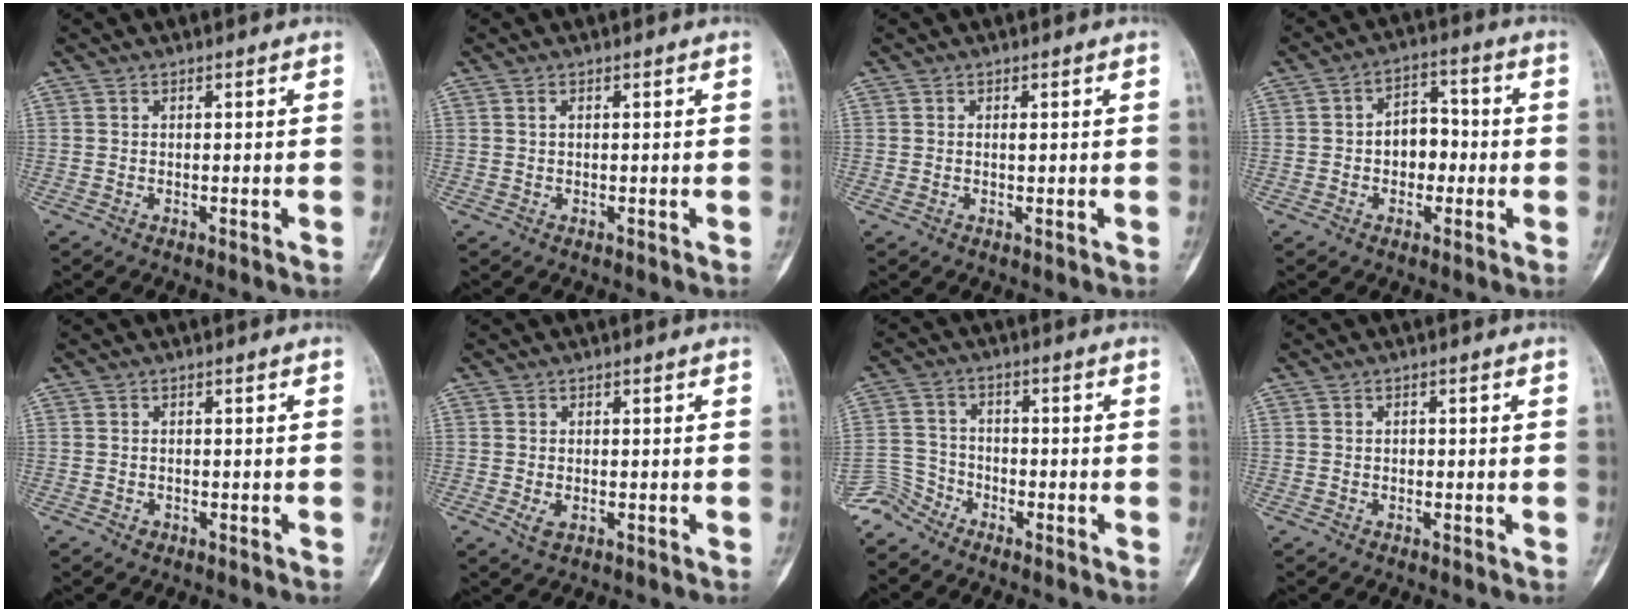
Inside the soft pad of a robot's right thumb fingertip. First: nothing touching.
{"total": 0.7, "force": [0.3, 0.4, 0.6], "torque": [-0.012, 0.005, 0.006]}
{"total": 0.8, "force": [0.1, 0.2, 0.8], "torque": [-0.011, -0.001, 0.002]}
{"total": 7.2, "force": [-0.7, 5.2, 4.9], "torque": [-0.043, 0.024, -0.018]}
{"total": 0.7, "force": [-0.3, 0.6, 0.2], "torque": [0.004, 0.004, -0.005]}
{"total": 2.1, "force": [-0.6, 1.2, 1.6], "torque": [-0.030, -0.003, -0.009]}
{"total": 0.8, "force": [-0.7, 0.5, -0.1], "torque": [0.004, 0.003, -0.021]}
{"total": 0.8, "force": [0.0, 0.7, 0.5], "torque": [-0.006, 0.002, 0.000]}